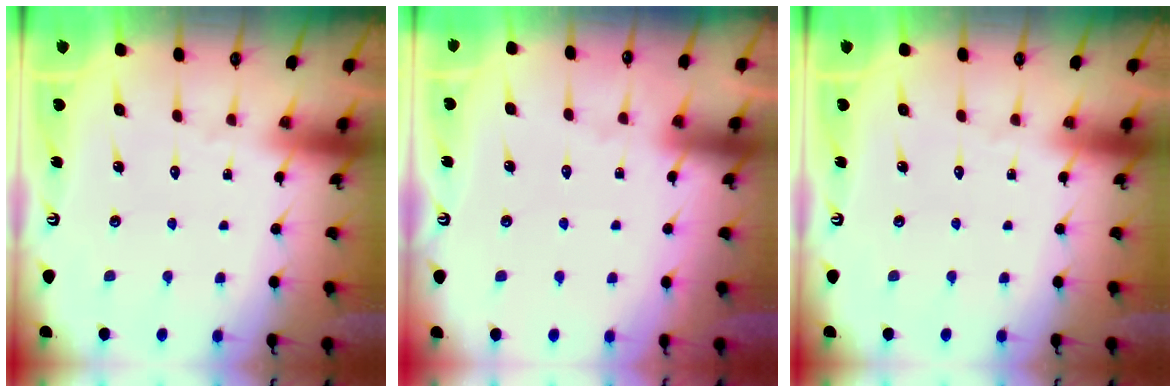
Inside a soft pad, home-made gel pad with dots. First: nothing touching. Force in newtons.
{"total": 4.7, "press": 4.6, "slide": 0.5}
{"total": 0.0}